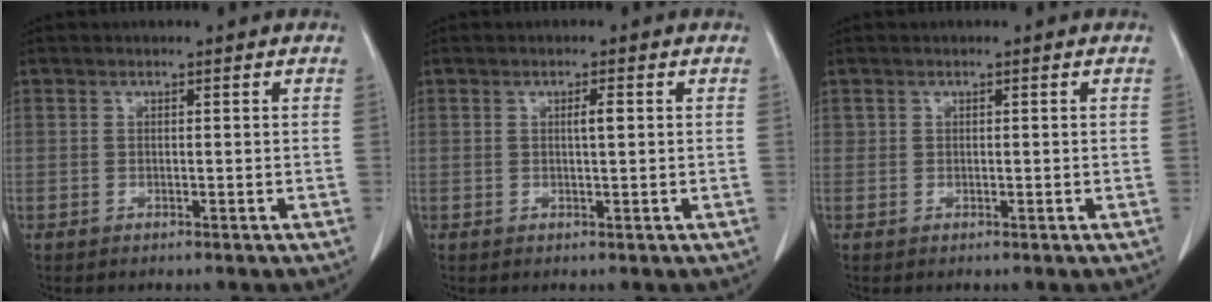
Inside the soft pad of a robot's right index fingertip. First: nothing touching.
{"total": 1.5, "force": [0.3, 0.1, 1.4], "torque": [-0.026, 0.002, 0.004]}
{"total": 0.0}